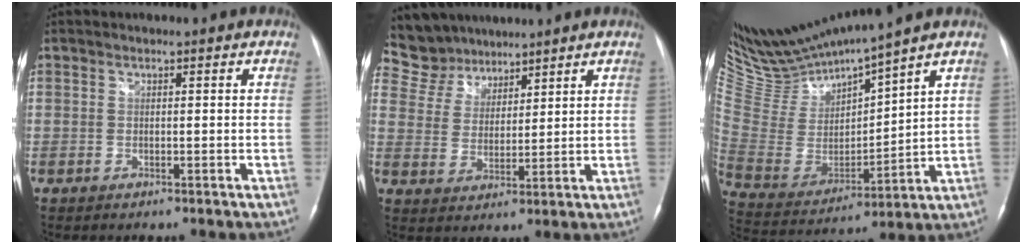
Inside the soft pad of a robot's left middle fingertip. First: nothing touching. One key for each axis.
{"total": 7.7, "fx": 7.0, "fy": 3.2, "fz": -0.2, "tx": -0.005, "ty": 0.017, "tz": 0.145}
{"total": 14.1, "fx": 13.4, "fy": -0.6, "fz": 4.3, "tx": -0.099, "ty": -0.021, "tz": 0.279}